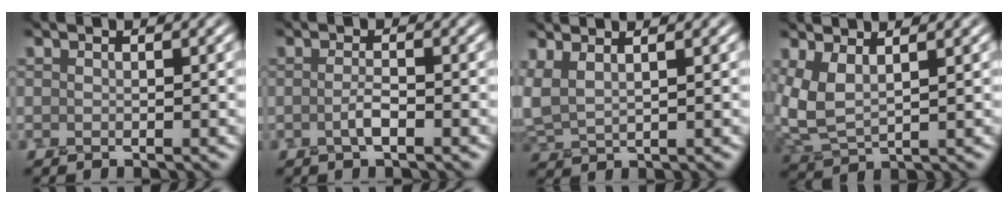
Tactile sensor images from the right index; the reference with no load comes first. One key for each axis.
{"total": 1.5, "fx": -0.6, "fy": 0.3, "fz": 1.4, "tx": -0.027, "ty": 0.000, "tz": -0.013}
{"total": 3.3, "fx": 2.2, "fy": 1.0, "fz": 2.2, "tx": -0.053, "ty": 0.010, "tz": 0.039}
{"total": 3.8, "fx": 1.6, "fy": 1.6, "fz": 3.0, "tx": -0.081, "ty": -0.003, "tz": 0.036}